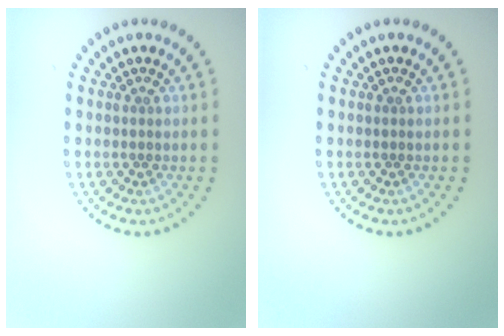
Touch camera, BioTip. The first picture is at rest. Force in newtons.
{"total": 0.0}